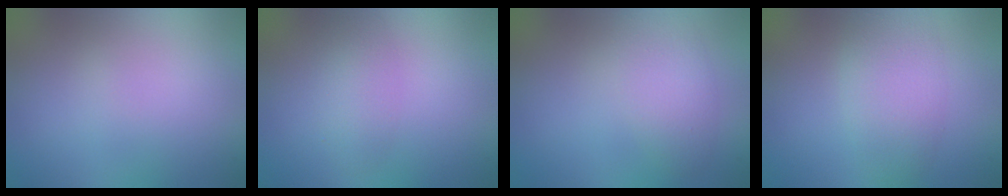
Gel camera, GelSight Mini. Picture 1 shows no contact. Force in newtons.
{"total": 2.3, "press": 2.3, "slide": 0.0}
{"total": 2.9, "press": 2.9, "slide": 0.1}
{"total": 4.0, "press": 4.0, "slide": 0.1}